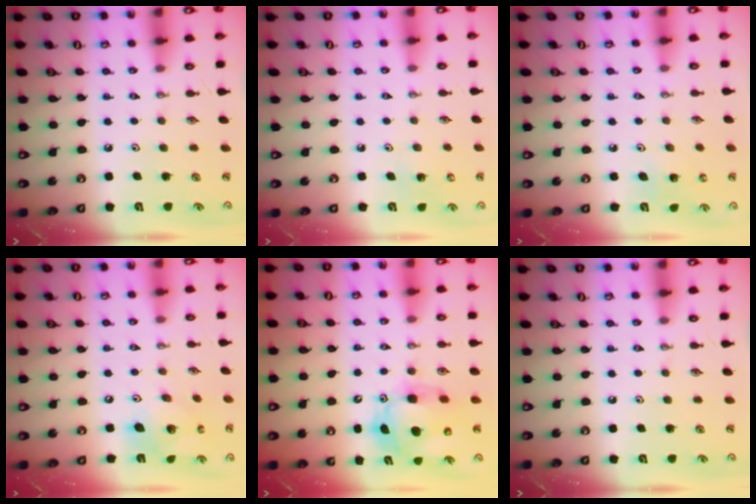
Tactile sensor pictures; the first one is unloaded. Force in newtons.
{"total": 4.3, "press": 4.3, "slide": 0.4}
{"total": 4.8, "press": 4.7, "slide": 0.9}
{"total": 14.7, "press": 14.4, "slide": 2.6}
{"total": 12.5, "press": 12.2, "slide": 2.4}
{"total": 0.0}